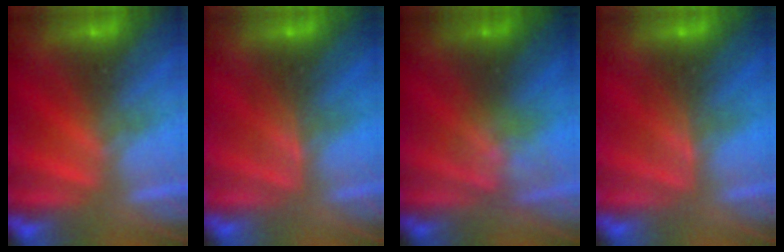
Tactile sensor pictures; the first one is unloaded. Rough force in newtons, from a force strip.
{"total": 2.4}
{"total": 2.6}
{"total": 2.4}